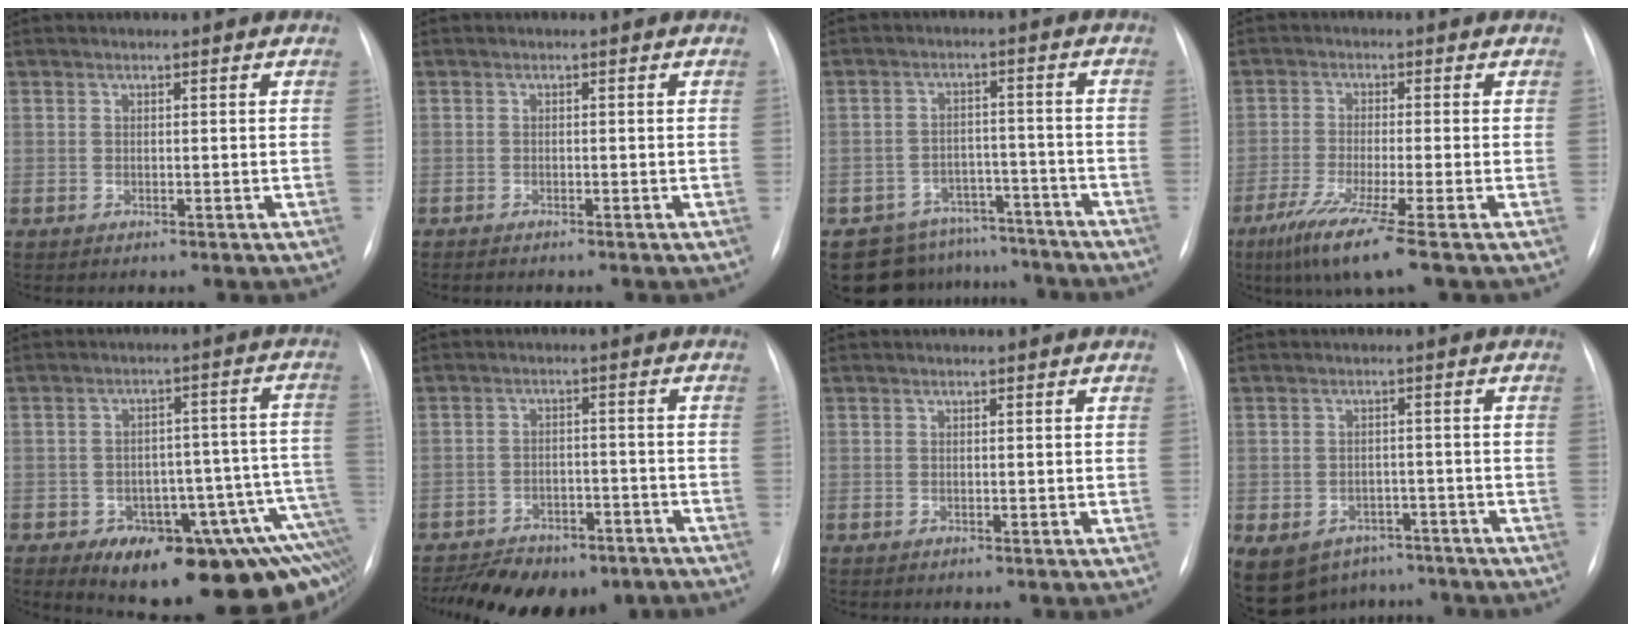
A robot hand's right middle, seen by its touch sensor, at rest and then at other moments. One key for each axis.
{"total": 1.8, "fx": -1.6, "fy": 0.4, "fz": 0.8, "tx": -0.014, "ty": -0.004, "tz": -0.017}
{"total": 10.2, "fx": -8.8, "fy": 5.1, "fz": -0.3, "tx": 0.013, "ty": 0.039, "tz": -0.116}
{"total": 8.6, "fx": -5.4, "fy": -0.8, "fz": 6.7, "tx": -0.123, "ty": -0.030, "tz": -0.098}
{"total": 20.4, "fx": -11.9, "fy": 7.4, "fz": 14.8, "tx": -0.084, "ty": 0.047, "tz": -0.139}
{"total": 15.9, "fx": -12.2, "fy": 7.3, "fz": 7.1, "tx": -0.140, "ty": -0.002, "tz": -0.164}
{"total": 0.0}
{"total": 17.0, "fx": -10.0, "fy": 12.3, "fz": 6.0, "tx": -0.179, "ty": 0.004, "tz": -0.120}